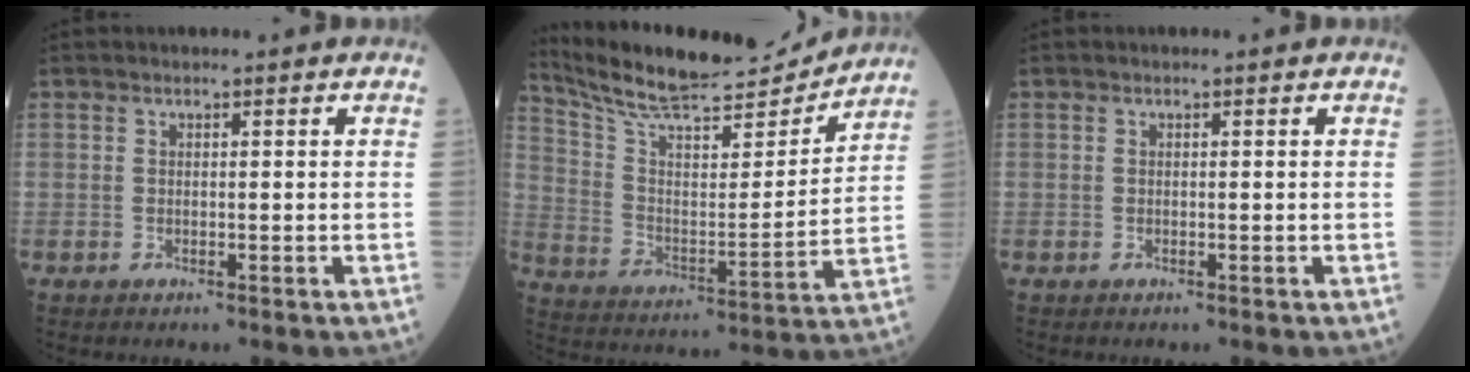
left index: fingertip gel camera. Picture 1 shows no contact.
{"total": 19.4, "force": [18.1, 2.3, 6.6], "torque": [-0.126, -0.012, 0.290]}
{"total": 0.0}